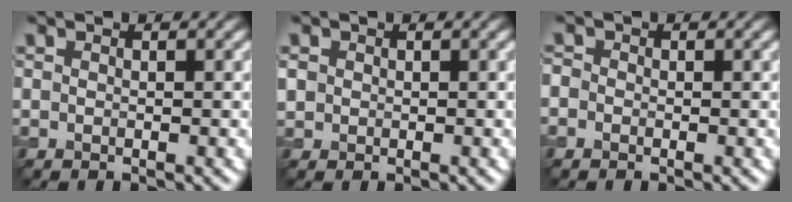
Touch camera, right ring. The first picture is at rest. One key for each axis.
{"total": 1.1, "fx": 0.2, "fy": 1.0, "fz": 0.2, "tx": -0.002, "ty": -0.001, "tz": 0.002}
{"total": 0.8, "fx": -0.4, "fy": 0.7, "fz": 0.2, "tx": -0.001, "ty": -0.003, "tz": -0.011}